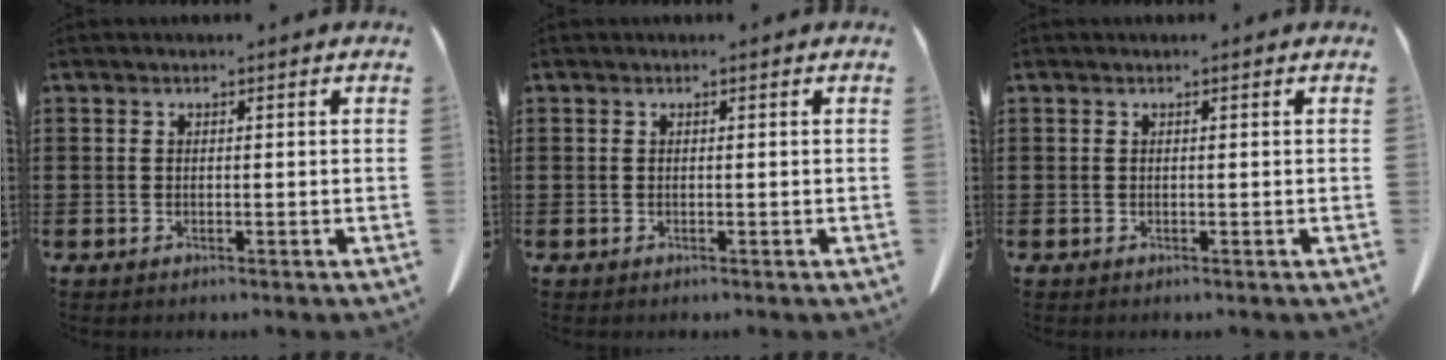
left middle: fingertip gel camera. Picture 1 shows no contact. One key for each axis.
{"total": 0.0}
{"total": 0.0}